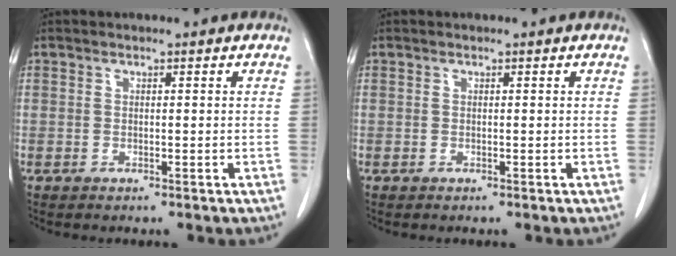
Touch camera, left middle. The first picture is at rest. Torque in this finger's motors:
{"motor_torque": [0.02, -0.19, -0.06, -0.01]}